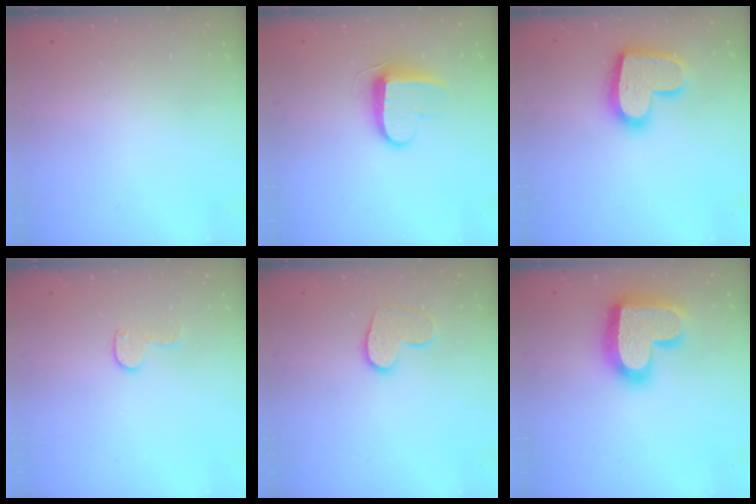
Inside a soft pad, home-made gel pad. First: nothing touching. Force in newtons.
{"total": 10.4, "press": 10.3, "slide": 0.9}
{"total": 18.0, "press": 18.0, "slide": 1.1}
{"total": 8.4, "press": 8.4, "slide": 0.5}
{"total": 9.9, "press": 9.9, "slide": 0.7}
{"total": 21.5, "press": 21.5, "slide": 1.6}